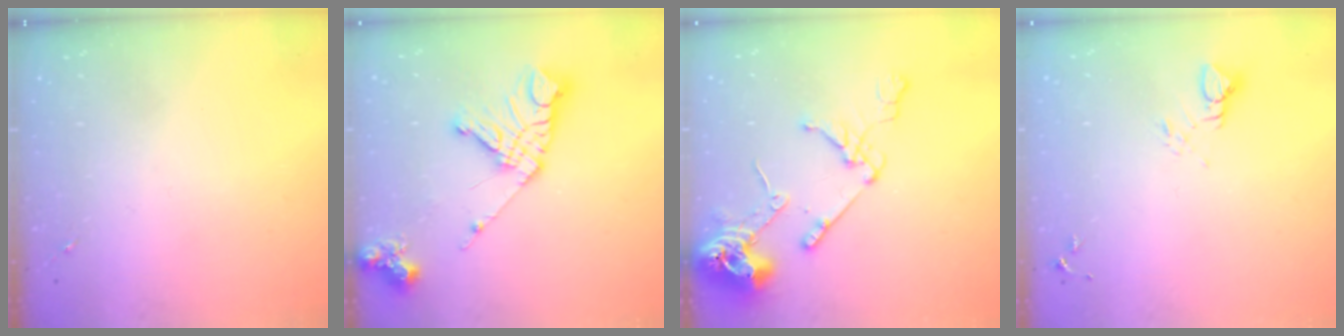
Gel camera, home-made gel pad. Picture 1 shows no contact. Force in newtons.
{"total": 16.4, "press": 16.3, "slide": 1.9}
{"total": 15.7, "press": 15.6, "slide": 2.0}
{"total": 3.7, "press": 3.7, "slide": 0.1}